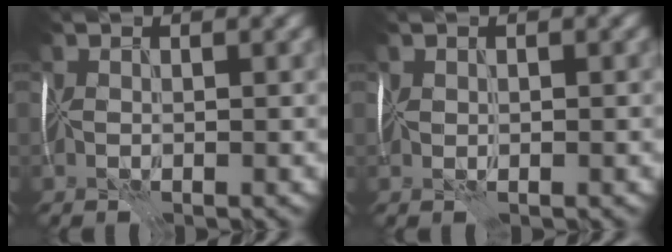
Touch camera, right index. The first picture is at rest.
{"total": 0.5, "force": [0.3, -0.2, -0.4], "torque": [0.008, 0.001, 0.007]}